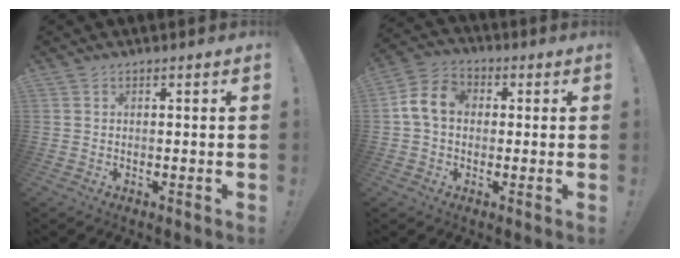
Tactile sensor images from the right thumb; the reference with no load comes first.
{"total": 9.5, "force": [0.8, 7.3, 6.1], "torque": [-0.119, 0.019, 0.019]}